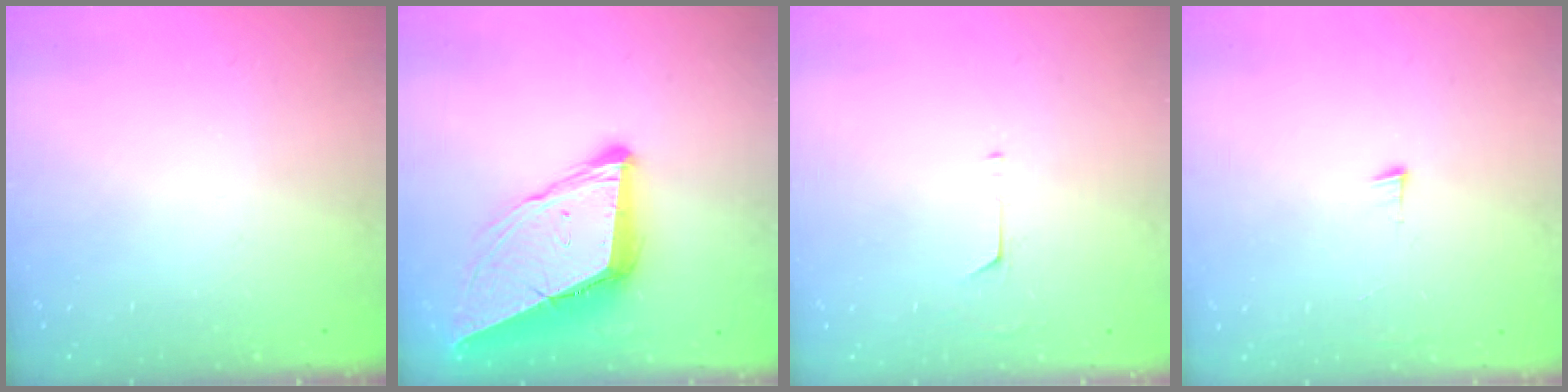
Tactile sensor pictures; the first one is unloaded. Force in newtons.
{"total": 15.3, "press": 14.8, "slide": 4.1}
{"total": 3.9, "press": 3.8, "slide": 0.3}
{"total": 3.2, "press": 3.2, "slide": 0.4}